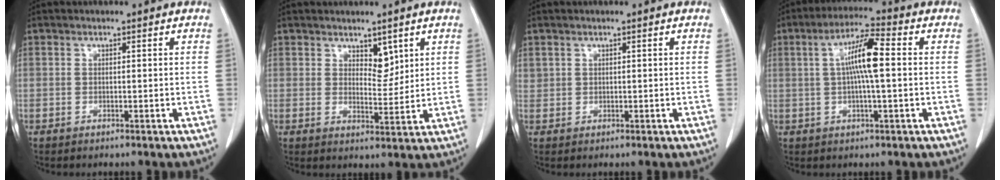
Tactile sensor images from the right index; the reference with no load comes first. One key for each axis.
{"total": 3.7, "fx": 2.2, "fy": 1.8, "fz": 2.2, "tx": -0.029, "ty": -0.008, "tz": 0.040}
{"total": 1.1, "fx": 0.6, "fy": 0.9, "fz": 0.1, "tx": 0.010, "ty": 0.007, "tz": 0.010}
{"total": 8.0, "fx": 0.7, "fy": 0.7, "fz": 8.0, "tx": -0.151, "ty": 0.013, "tz": 0.006}